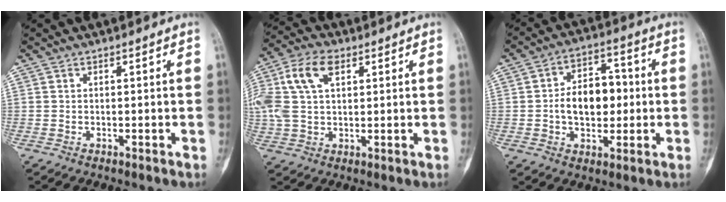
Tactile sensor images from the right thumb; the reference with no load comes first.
{"total": 13.2, "force": [4.1, 8.1, 9.6], "torque": [-0.216, 0.016, 0.077]}
{"total": 11.7, "force": [-0.3, 7.6, 8.9], "torque": [-0.109, 0.022, -0.009]}